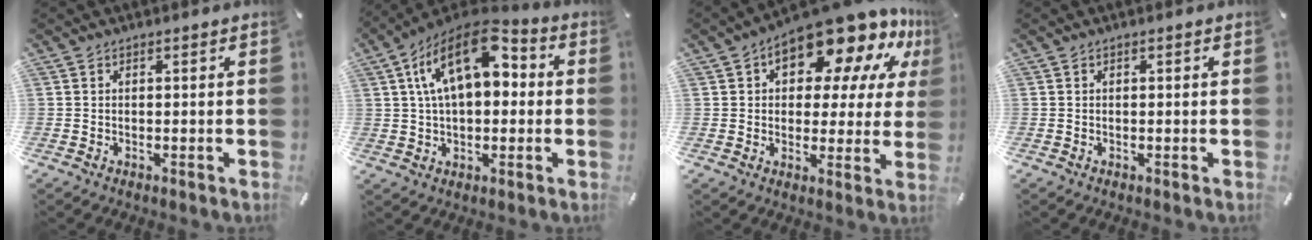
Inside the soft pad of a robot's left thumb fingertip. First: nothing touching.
{"total": 16.1, "force": [5.0, 9.4, 12.1], "torque": [-0.220, -0.010, 0.088]}
{"total": 17.3, "force": [10.9, 8.0, 10.8], "torque": [-0.163, -0.073, 0.181]}
{"total": 0.0}